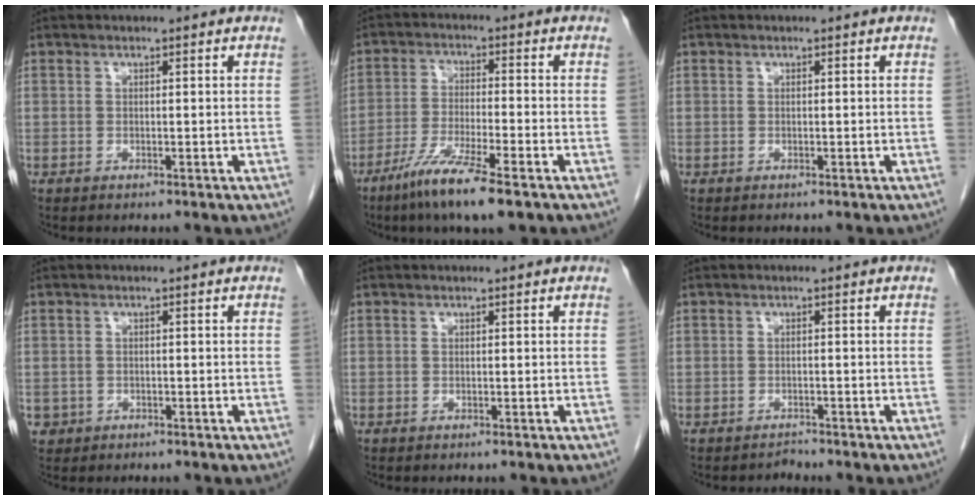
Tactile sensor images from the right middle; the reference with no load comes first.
{"total": 9.2, "force": [-5.9, 0.3, 7.1], "torque": [-0.140, -0.025, -0.106]}
{"total": 0.0}
{"total": 1.6, "force": [-0.7, 1.4, 0.1], "torque": [-0.002, 0.007, -0.008]}
{"total": 0.0}
{"total": 0.9, "force": [-0.8, 0.0, -0.4], "torque": [0.007, -0.007, -0.014]}